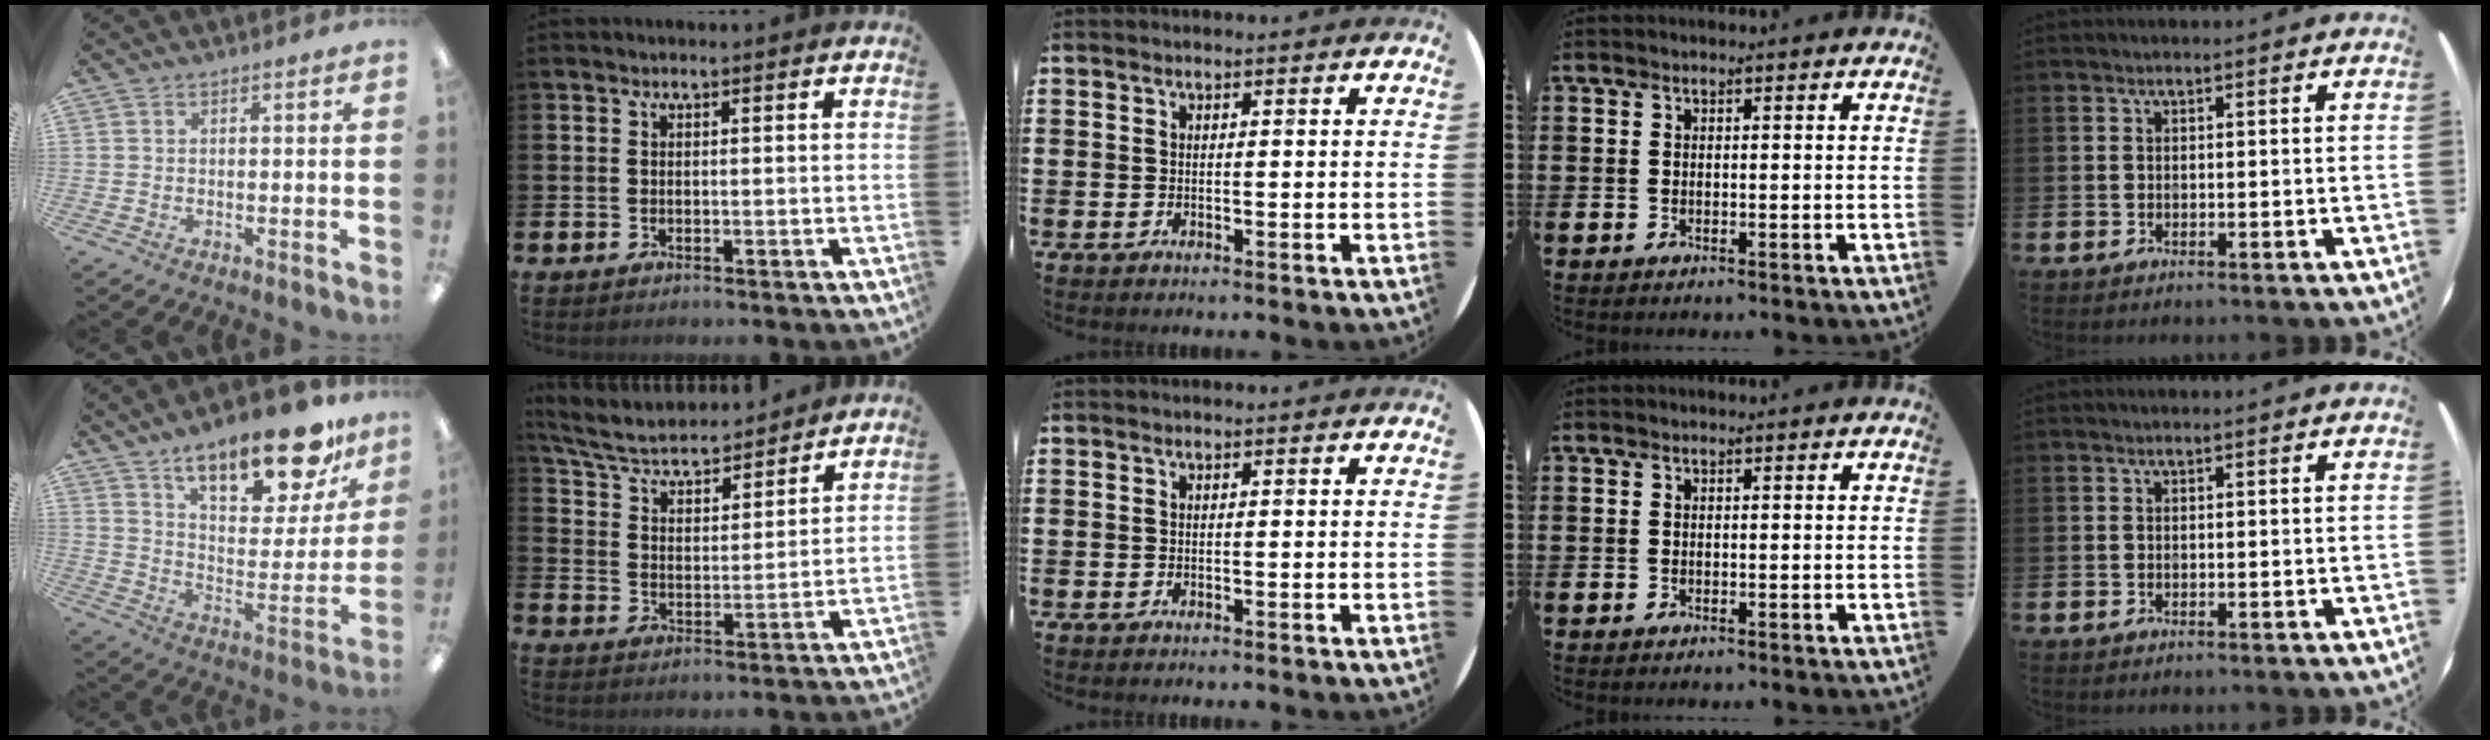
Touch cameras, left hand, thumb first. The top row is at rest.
{"thumb": {"total": 20.6, "force": [15.0, 8.0, 11.6], "torque": [-0.168, -0.092, 0.251]}, "index": {"total": 5.9, "force": [5.4, 1.6, 1.9], "torque": [-0.066, -0.042, 0.089]}}